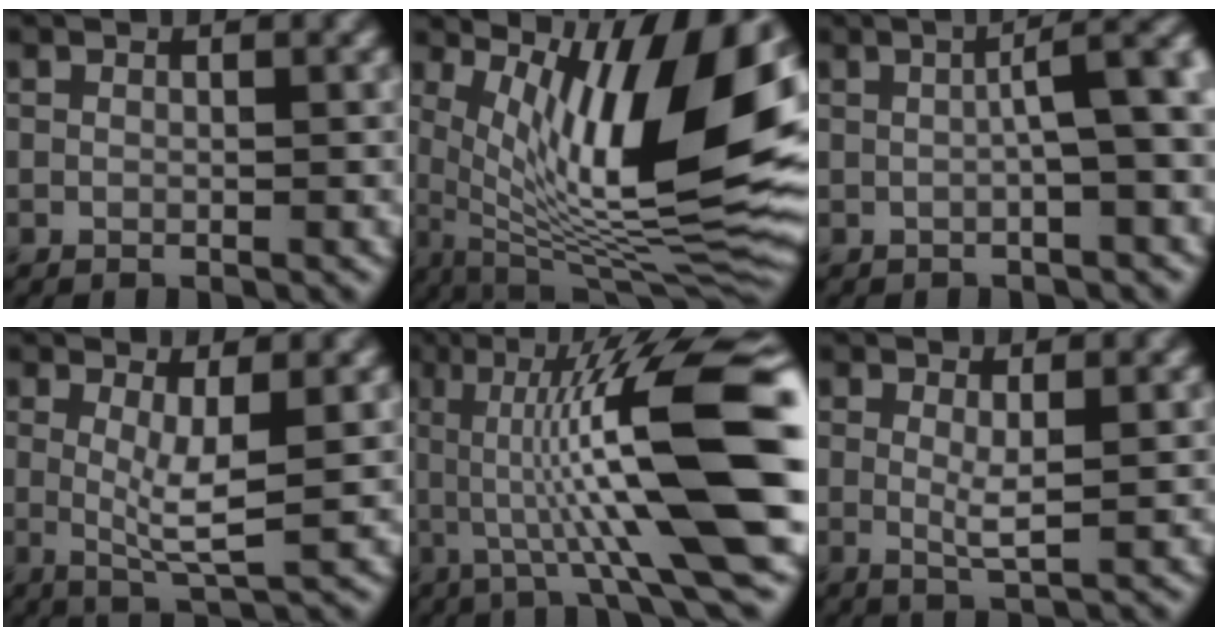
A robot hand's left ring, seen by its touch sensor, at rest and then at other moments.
{"total": 14.6, "force": [3.8, 4.3, 13.4], "torque": [-0.202, -0.008, 0.069]}
{"total": 4.7, "force": [0.2, 1.1, 4.6], "torque": [-0.059, 0.012, 0.007]}
{"total": 3.6, "force": [0.2, 0.6, 3.5], "torque": [-0.067, -0.016, 0.009]}
{"total": 13.4, "force": [0.2, 2.3, 13.2], "torque": [-0.207, 0.017, 0.007]}
{"total": 1.7, "force": [0.1, 0.2, 1.7], "torque": [-0.037, -0.011, 0.006]}